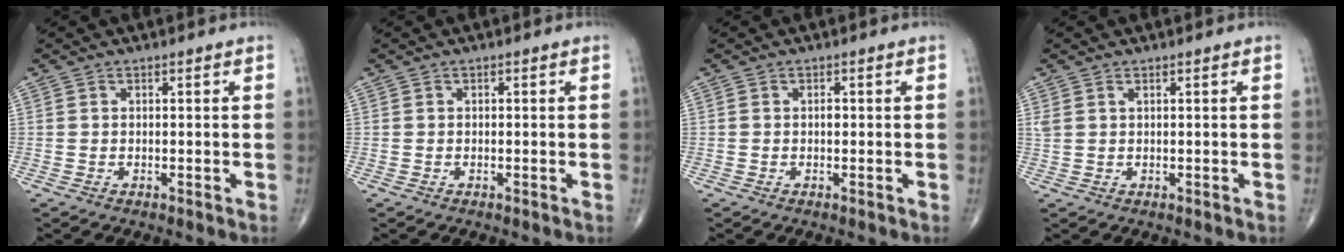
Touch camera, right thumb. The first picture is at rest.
{"total": 0.0}
{"total": 0.8, "force": [-0.1, 0.5, 0.6], "torque": [-0.008, 0.001, -0.003]}
{"total": 1.4, "force": [0.7, 0.6, 1.0], "torque": [-0.026, 0.011, 0.023]}